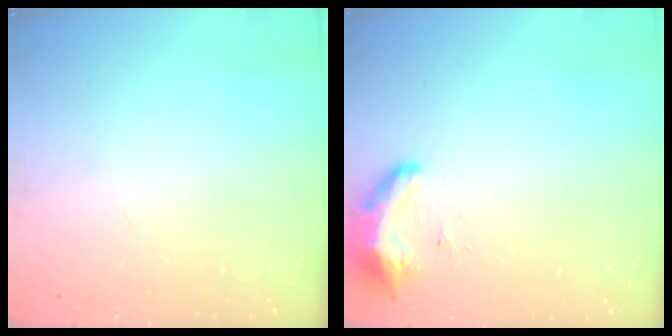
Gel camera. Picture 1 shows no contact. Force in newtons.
{"total": 8.5, "press": 8.3, "slide": 1.6}